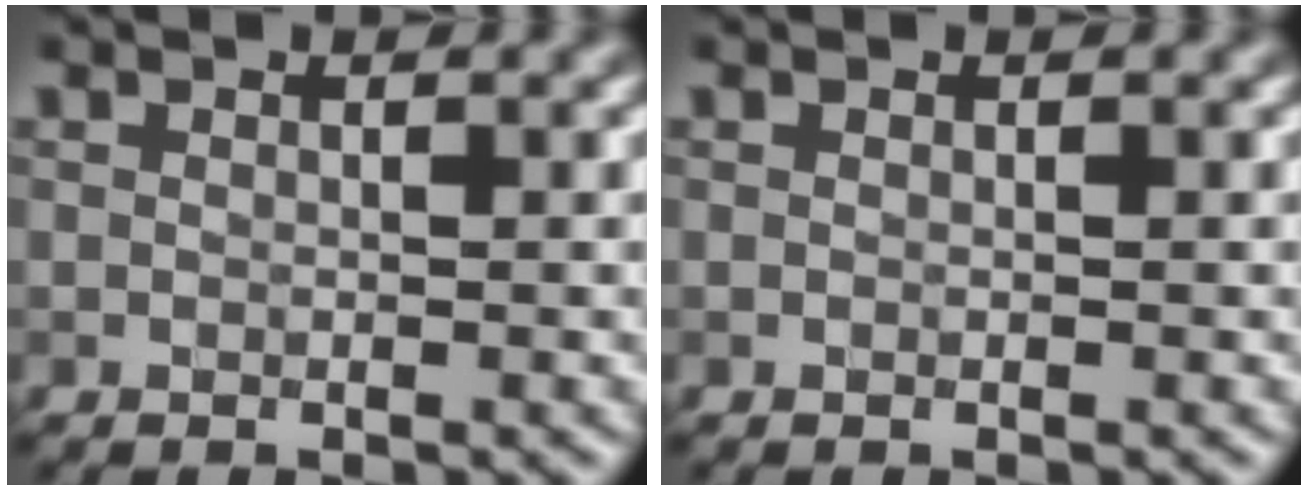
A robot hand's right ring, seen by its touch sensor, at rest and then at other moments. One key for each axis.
{"total": 0.0}